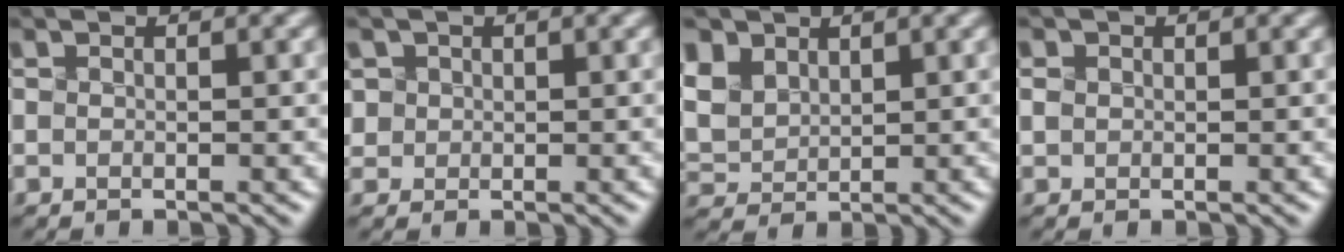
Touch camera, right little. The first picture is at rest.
{"total": 2.8, "force": [1.0, 2.5, 0.9], "torque": [-0.021, 0.014, 0.022]}
{"total": 5.9, "force": [2.9, 4.1, 3.0], "torque": [-0.102, 0.018, 0.061]}
{"total": 1.4, "force": [0.6, 1.1, 0.6], "torque": [-0.021, 0.014, 0.013]}